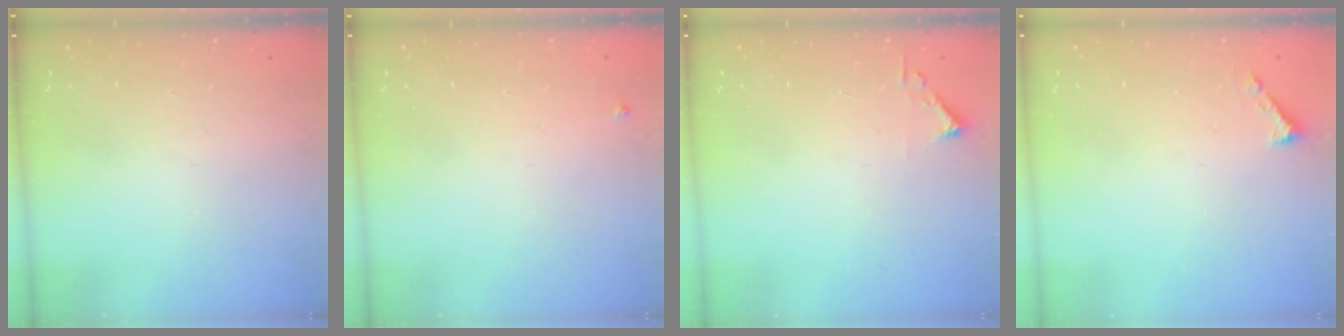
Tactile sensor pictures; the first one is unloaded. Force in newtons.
{"total": 3.2, "press": 3.2, "slide": 0.5}
{"total": 2.4, "press": 2.4, "slide": 0.3}
{"total": 1.6, "press": 1.6, "slide": 0.1}